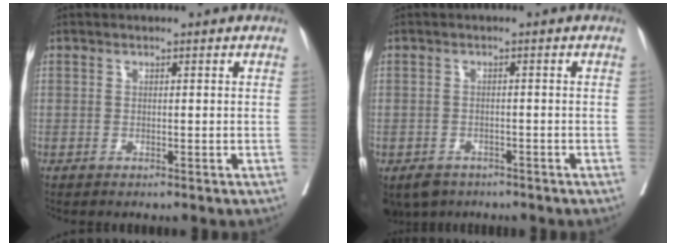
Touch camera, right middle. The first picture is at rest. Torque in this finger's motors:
{"motor_torque": [0.80, -0.69, 0.05, 0.06]}